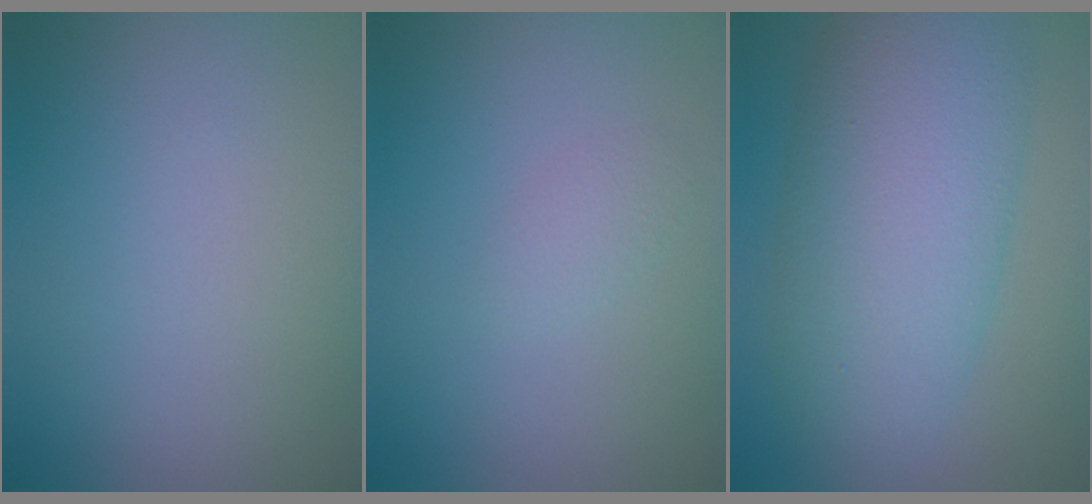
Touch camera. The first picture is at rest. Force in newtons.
{"total": 1.0, "press": 1.0, "slide": 0.1}
{"total": 9.5, "press": 9.5, "slide": 0.1}